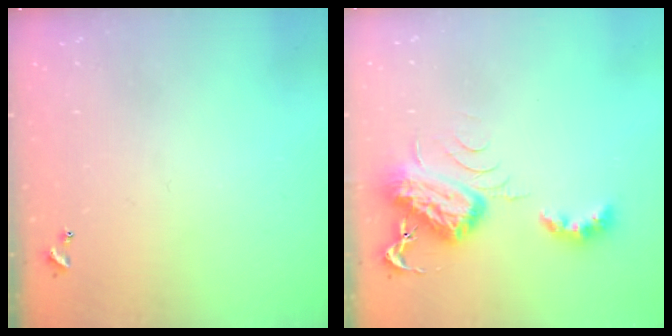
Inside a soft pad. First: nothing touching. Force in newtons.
{"total": 9.0, "press": 8.9, "slide": 1.0}